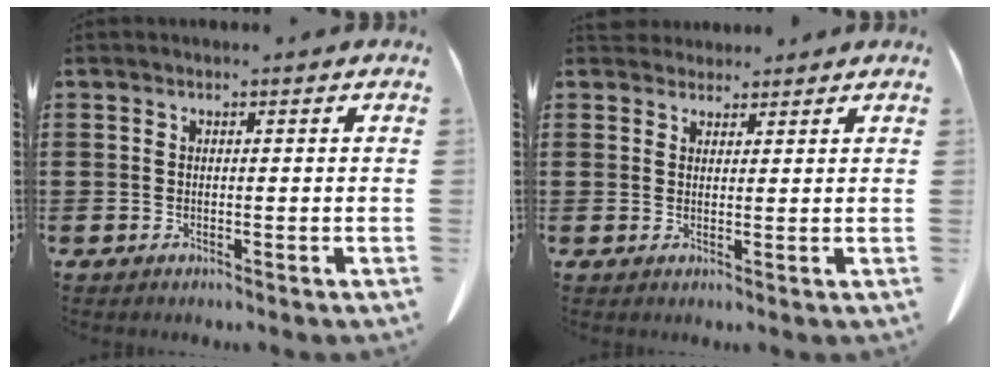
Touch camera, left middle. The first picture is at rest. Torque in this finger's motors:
{"motor_torque": [0.33, 0.42, -0.09, -0.02]}